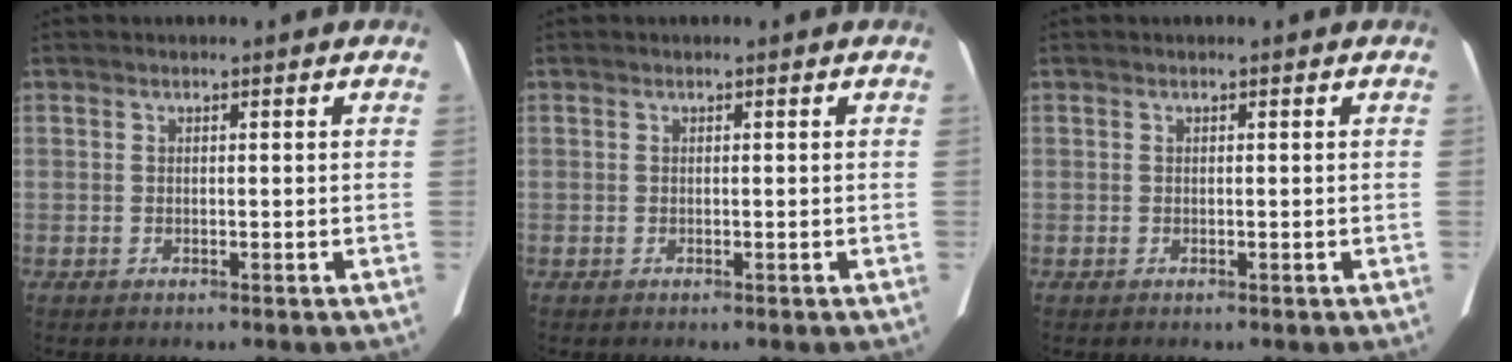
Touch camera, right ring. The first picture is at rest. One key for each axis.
{"total": 0.0}
{"total": 0.0}